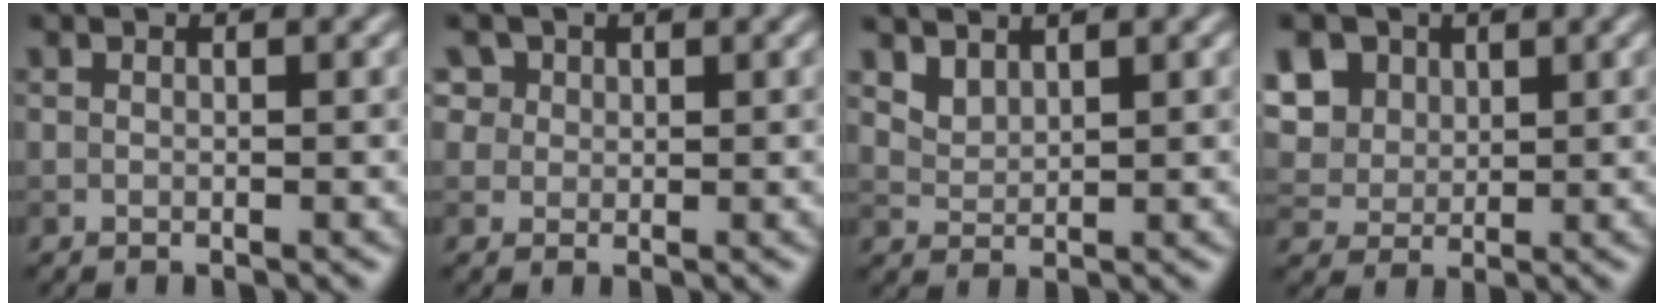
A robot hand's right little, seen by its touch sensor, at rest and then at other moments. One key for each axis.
{"total": 4.5, "fx": 2.4, "fy": 3.4, "fz": 1.8, "tx": -0.043, "ty": 0.008, "tz": 0.037}
{"total": 2.0, "fx": 1.7, "fy": 0.7, "fz": 0.6, "tx": -0.019, "ty": -0.002, "tz": 0.043}
{"total": 8.9, "fx": 4.1, "fy": 6.8, "fz": 4.2, "tx": -0.100, "ty": 0.024, "tz": 0.063}